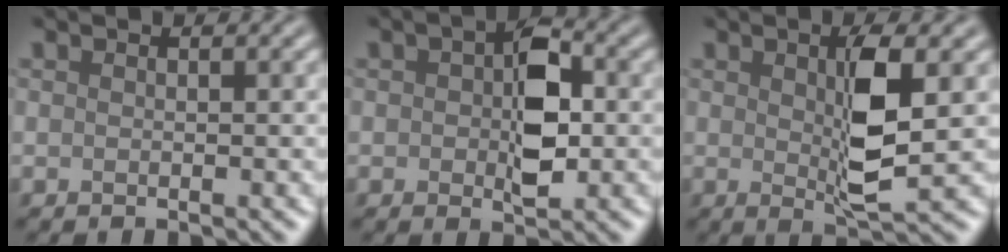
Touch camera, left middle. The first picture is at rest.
{"total": 5.5, "force": [0.1, 2.9, 4.7], "torque": [-0.068, 0.003, 0.000]}
{"total": 5.0, "force": [0.6, 1.2, 4.8], "torque": [-0.086, -0.005, 0.014]}